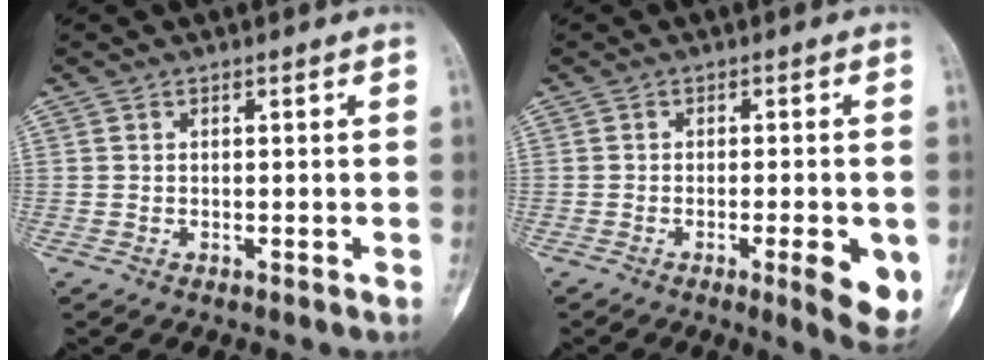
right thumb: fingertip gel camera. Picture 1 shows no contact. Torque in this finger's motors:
{"motor_torque": [-0.08, 0.27, -0.29, 0.01, 0.16]}